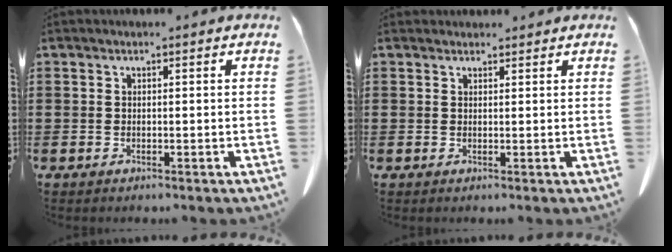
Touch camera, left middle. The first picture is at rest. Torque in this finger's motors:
{"motor_torque": [-0.71, 0.72, -0.10, -0.07]}